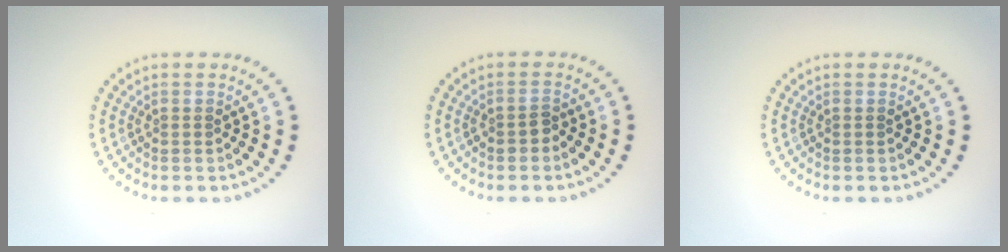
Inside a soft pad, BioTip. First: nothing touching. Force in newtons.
{"total": 1.1, "press": 1.1, "slide": 0.4}
{"total": 0.0}